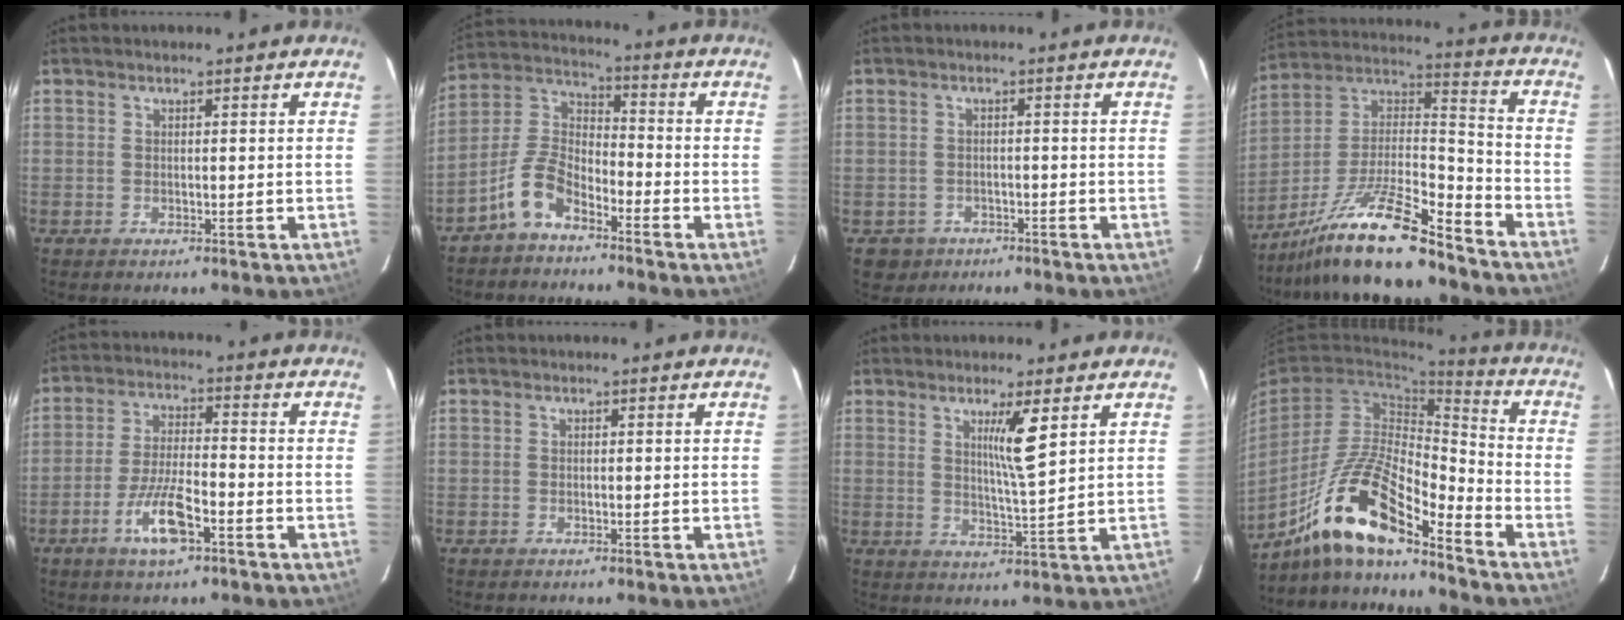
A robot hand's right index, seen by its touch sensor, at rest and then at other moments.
{"total": 8.0, "force": [-5.5, 3.5, 4.7], "torque": [-0.117, 0.022, -0.115]}
{"total": 3.7, "force": [-1.9, 3.1, 0.2], "torque": [-0.004, 0.008, -0.027]}
{"total": 18.9, "force": [-14.7, 2.6, 11.6], "torque": [-0.235, 0.001, -0.265]}
{"total": 8.5, "force": [-4.3, 1.9, 7.2], "torque": [-0.144, -0.004, -0.077]}
{"total": 0.0}
{"total": 6.0, "force": [2.5, -0.4, 5.4], "torque": [-0.093, -0.012, 0.044]}
{"total": 16.2, "force": [-11.8, 3.4, 10.6], "torque": [-0.203, 0.011, -0.214]}